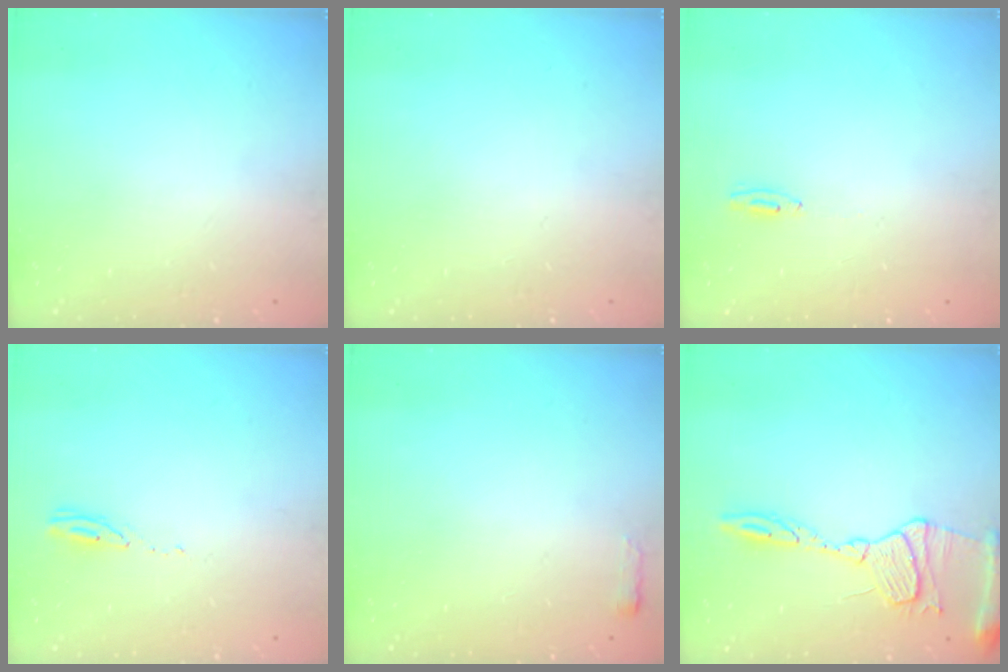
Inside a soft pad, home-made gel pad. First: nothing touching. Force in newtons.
{"total": 0.0}
{"total": 4.2, "press": 2.6, "slide": 3.3}
{"total": 3.2, "press": 3.2, "slide": 0.3}
{"total": 2.4, "press": 2.4, "slide": 0.4}
{"total": 13.4, "press": 13.4, "slide": 1.1}